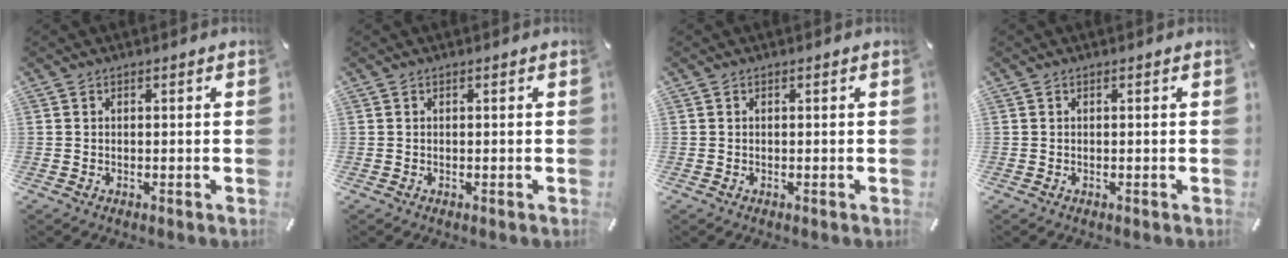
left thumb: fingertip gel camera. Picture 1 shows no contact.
{"total": 0.0}
{"total": 0.0}
{"total": 0.0}